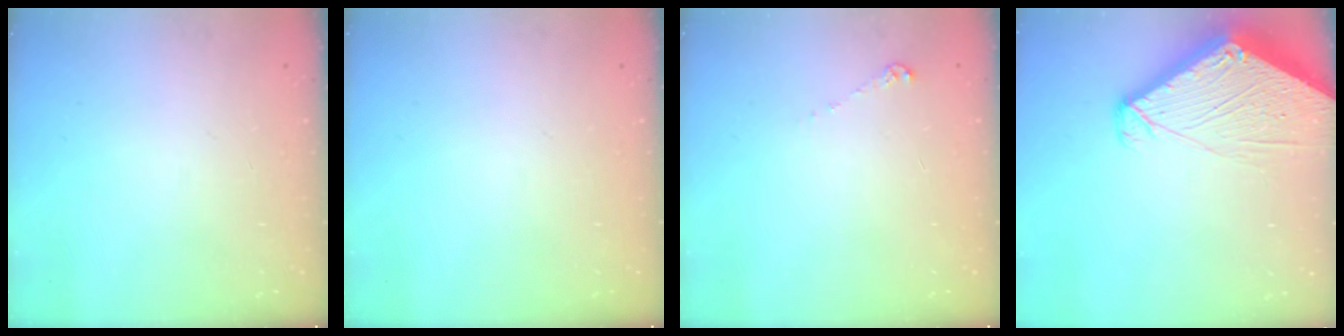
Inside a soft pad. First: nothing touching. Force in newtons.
{"total": 0.0}
{"total": 4.3, "press": 4.2, "slide": 0.6}
{"total": 6.9, "press": 6.9, "slide": 0.6}